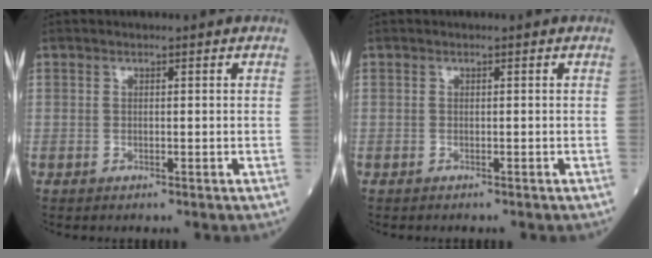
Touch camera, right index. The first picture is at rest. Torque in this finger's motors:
{"motor_torque": [0.06, -0.06, -0.03, -0.01]}